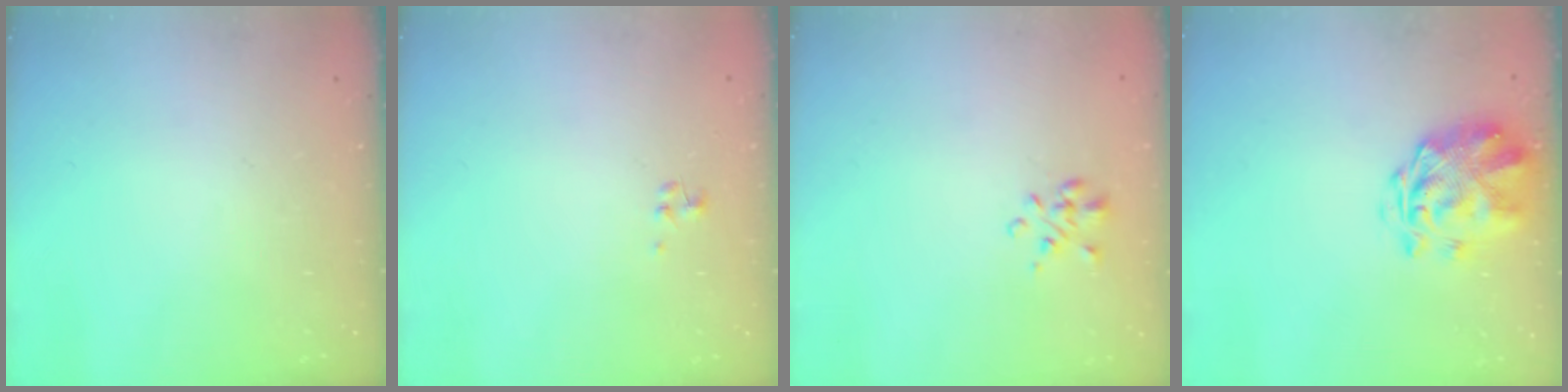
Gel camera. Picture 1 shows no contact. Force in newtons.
{"total": 0.9, "press": 0.8, "slide": 0.4}
{"total": 1.3, "press": 1.2, "slide": 0.7}
{"total": 3.2, "press": 2.9, "slide": 1.5}